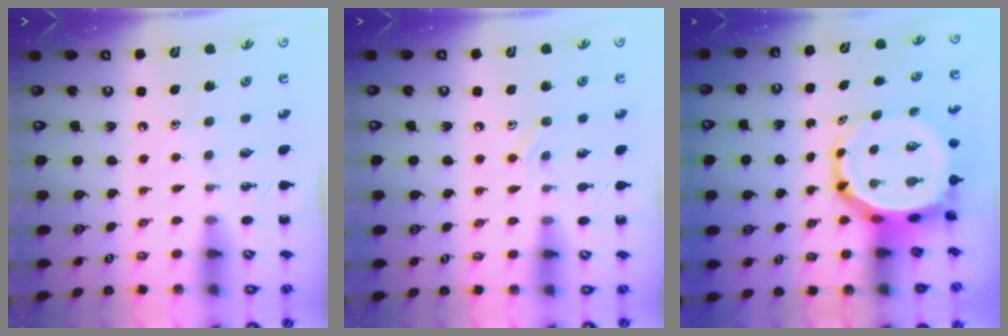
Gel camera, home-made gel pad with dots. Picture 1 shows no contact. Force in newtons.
{"total": 6.7, "press": 6.5, "slide": 1.8}
{"total": 7.0, "press": 6.7, "slide": 2.1}